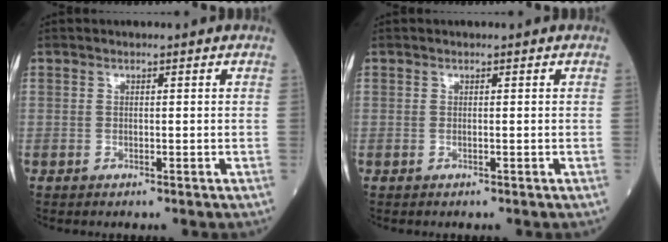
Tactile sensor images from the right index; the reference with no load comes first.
{"total": 0.0}